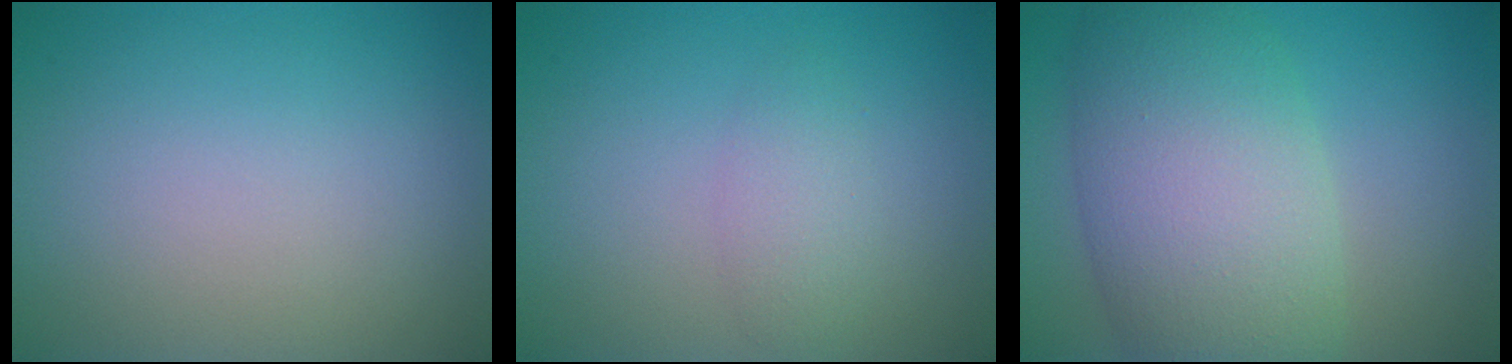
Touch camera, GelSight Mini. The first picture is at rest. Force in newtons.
{"total": 1.9, "press": 1.9, "slide": 0.1}
{"total": 10.1, "press": 10.1, "slide": 0.4}